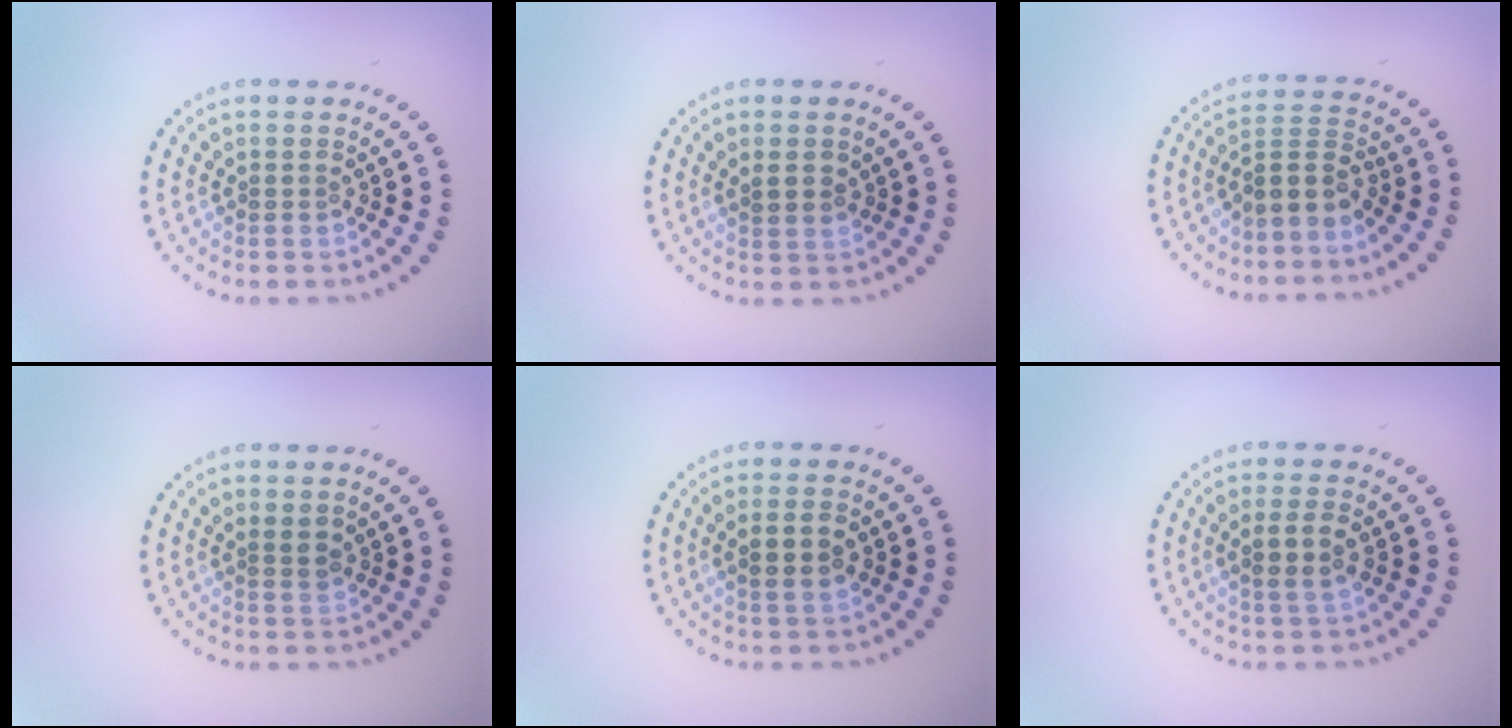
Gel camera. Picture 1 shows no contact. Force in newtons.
{"total": 1.1, "press": 1.0, "slide": 0.6}
{"total": 2.8, "press": 2.1, "slide": 1.9}
{"total": 1.1, "press": 0.9, "slide": 0.6}
{"total": 2.6, "press": 2.5, "slide": 0.7}
{"total": 2.1, "press": 2.0, "slide": 0.7}